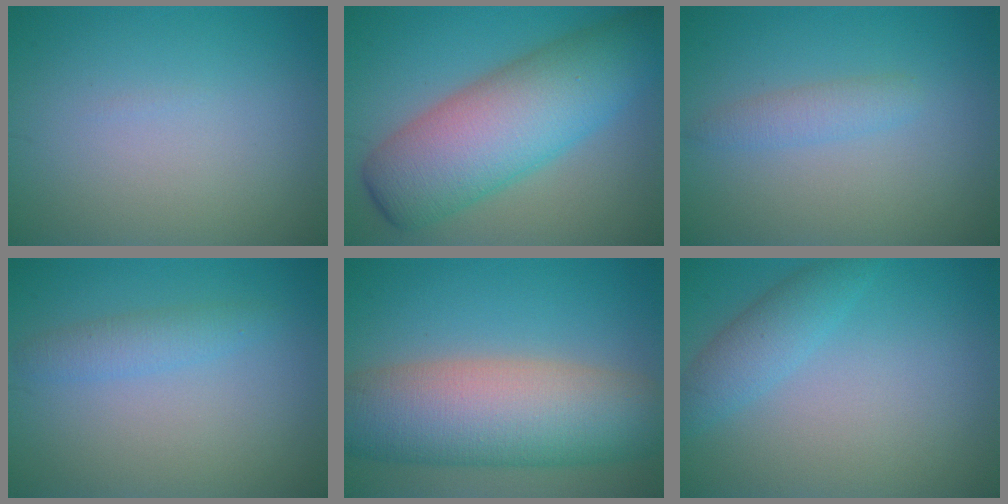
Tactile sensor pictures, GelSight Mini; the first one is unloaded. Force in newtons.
{"total": 10.5, "press": 10.5, "slide": 0.2}
{"total": 1.7, "press": 1.7, "slide": 0.1}
{"total": 2.0, "press": 2.0, "slide": 0.2}
{"total": 11.3, "press": 11.3, "slide": 0.4}
{"total": 2.7, "press": 2.7, "slide": 0.1}